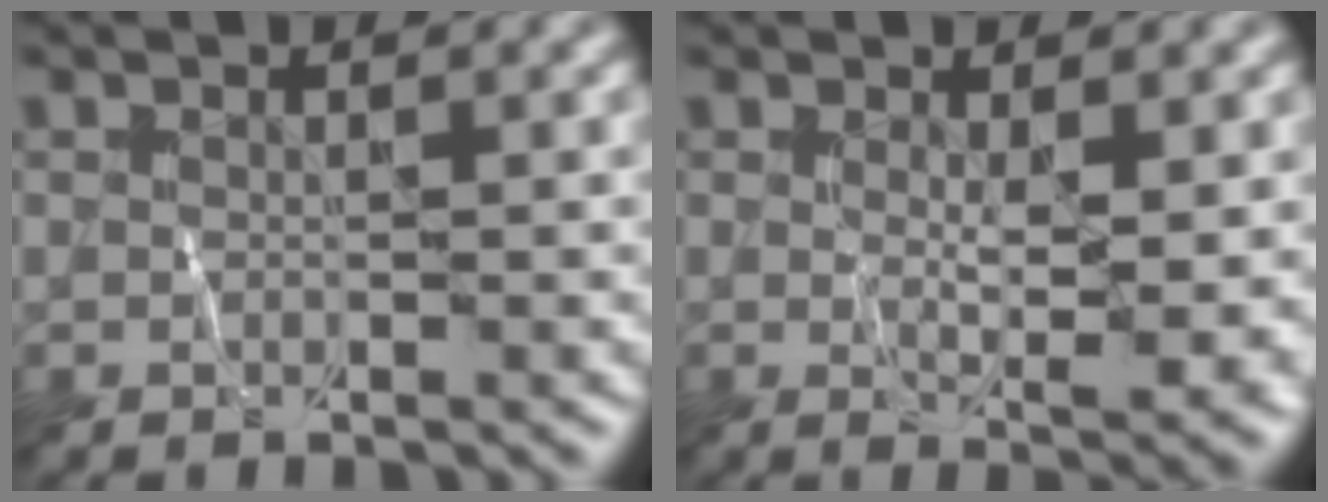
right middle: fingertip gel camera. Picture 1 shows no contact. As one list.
[{"total": 3.7, "force": [0.4, 0.9, 3.5], "torque": [-0.063, -0.013, 0.013]}]